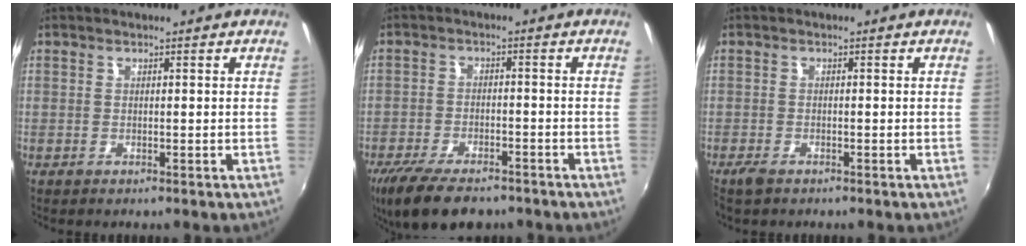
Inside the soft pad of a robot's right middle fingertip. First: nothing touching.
{"total": 12.9, "force": [-9.8, 4.8, 6.9], "torque": [-0.159, -0.034, -0.164]}
{"total": 2.2, "force": [-1.7, 0.9, 1.0], "torque": [-0.026, -0.006, -0.035]}